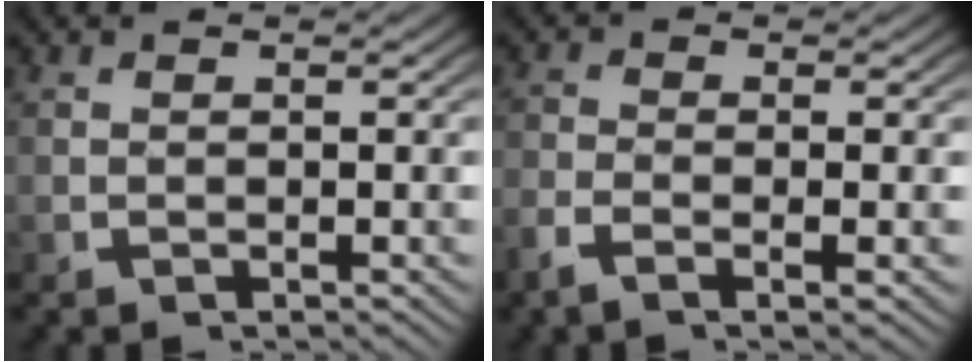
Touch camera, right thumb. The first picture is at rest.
{"total": 2.1, "force": [-1.1, 0.5, 1.8], "torque": [-0.043, -0.005, -0.024]}